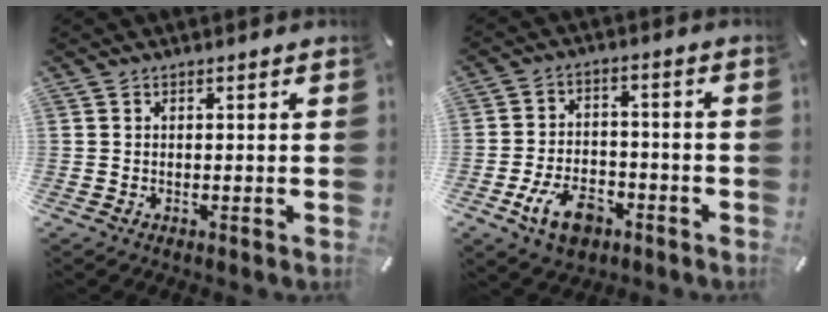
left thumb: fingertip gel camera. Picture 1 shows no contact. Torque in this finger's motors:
{"motor_torque": [0.47, 1.29, 0.54, 0.31, 0.05]}